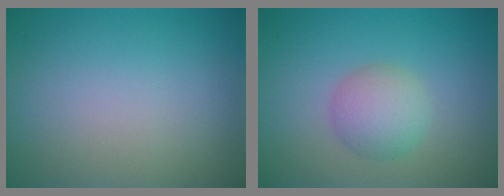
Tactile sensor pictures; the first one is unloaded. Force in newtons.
{"total": 3.2, "press": 3.2, "slide": 0.0}